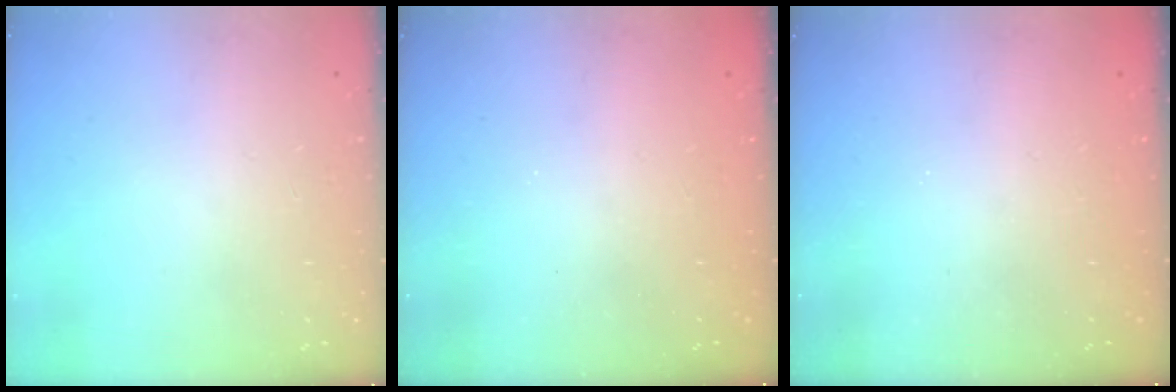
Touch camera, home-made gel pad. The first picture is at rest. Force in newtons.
{"total": 2.4, "press": 2.3, "slide": 0.8}
{"total": 2.3, "press": 2.2, "slide": 0.7}